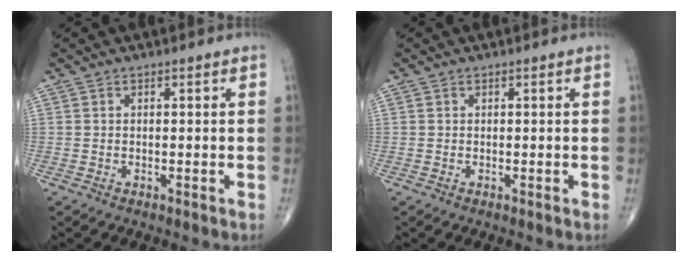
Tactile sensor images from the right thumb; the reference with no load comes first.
{"total": 0.0}